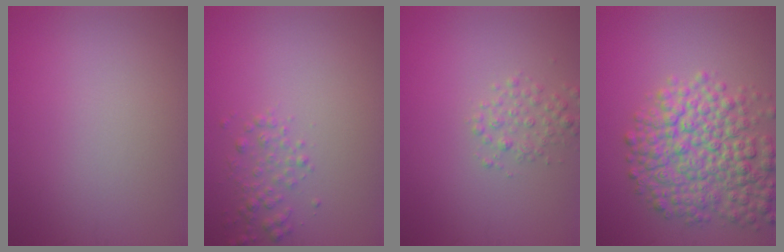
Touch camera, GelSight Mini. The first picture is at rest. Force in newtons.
{"total": 1.8, "press": 1.8, "slide": 0.1}
{"total": 1.8, "press": 1.8, "slide": 0.1}
{"total": 7.9, "press": 7.9, "slide": 0.3}